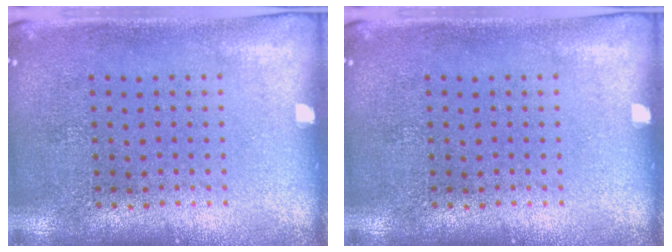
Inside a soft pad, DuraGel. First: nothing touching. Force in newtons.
{"total": 0.0}